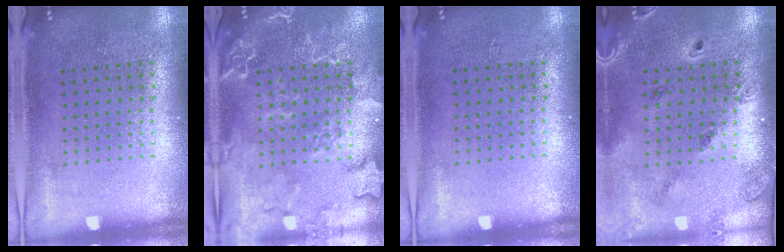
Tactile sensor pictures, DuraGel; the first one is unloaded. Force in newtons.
{"total": 2.4, "press": 2.3, "slide": 0.5}
{"total": 0.0}
{"total": 1.3, "press": 1.3, "slide": 0.2}